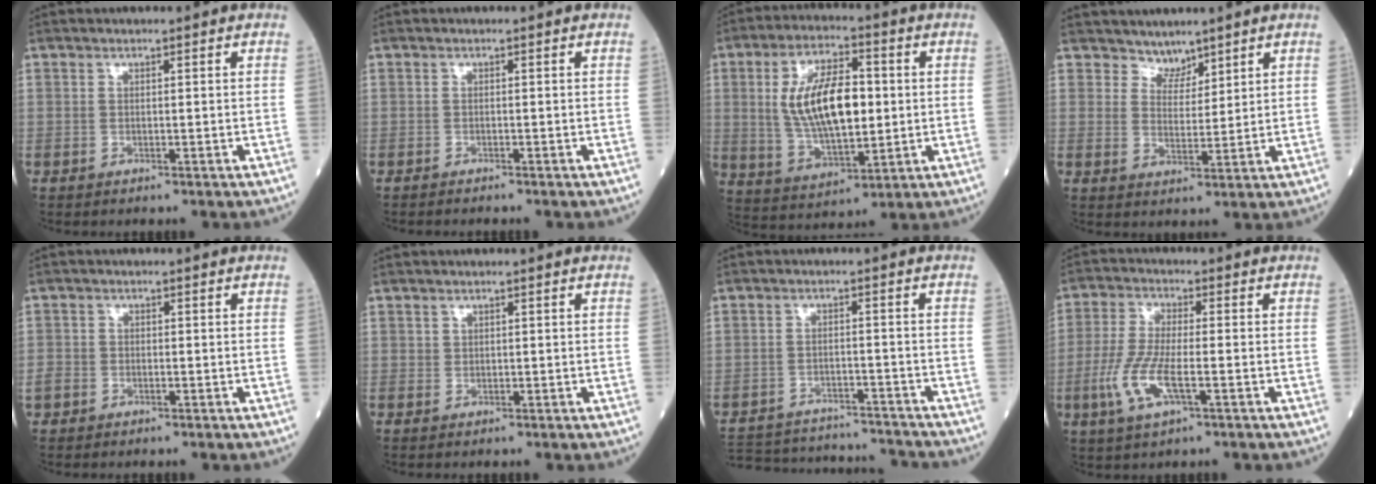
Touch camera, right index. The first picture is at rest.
{"total": 1.8, "force": [-1.6, -0.1, 0.7], "torque": [-0.011, -0.001, -0.020]}
{"total": 13.6, "force": [1.4, 5.3, 12.4], "torque": [-0.246, 0.008, 0.030]}
{"total": 3.1, "force": [2.8, 1.3, -0.1], "torque": [0.006, -0.001, 0.049]}
{"total": 2.2, "force": [-1.2, 1.7, 0.8], "torque": [-0.019, 0.003, -0.023]}
{"total": 0.0}
{"total": 18.8, "force": [-17.9, 2.9, 5.0], "torque": [-0.122, -0.005, -0.247]}
{"total": 8.0, "force": [-2.7, 1.7, 7.4], "torque": [-0.167, -0.008, -0.053]}